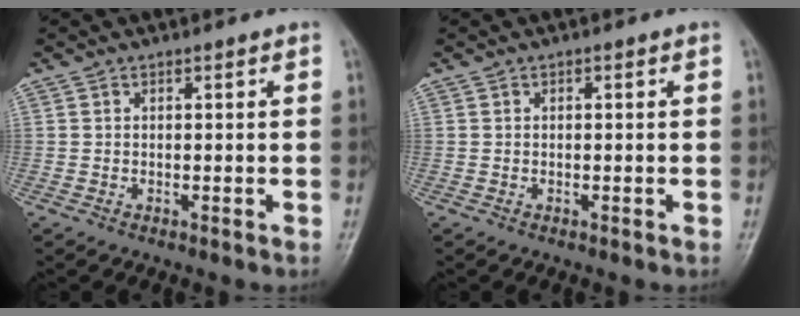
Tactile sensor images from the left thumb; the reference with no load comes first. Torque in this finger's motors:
{"motor_torque": [-0.31, 0.24, -0.10, 0.03, 0.00]}